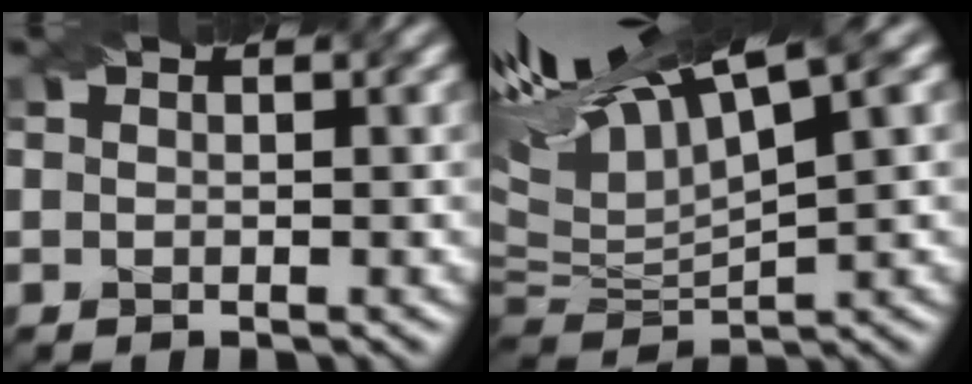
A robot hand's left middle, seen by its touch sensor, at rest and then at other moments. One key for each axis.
{"total": 11.3, "fx": 7.3, "fy": 2.7, "fz": 8.3, "tx": -0.191, "ty": 0.035, "tz": 0.132}